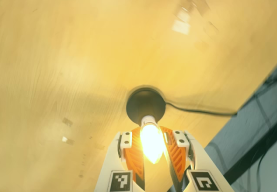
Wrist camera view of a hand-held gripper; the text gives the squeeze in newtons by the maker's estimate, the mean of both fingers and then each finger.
{"total": 14.3, "left": 13.6, "right": 15.1}